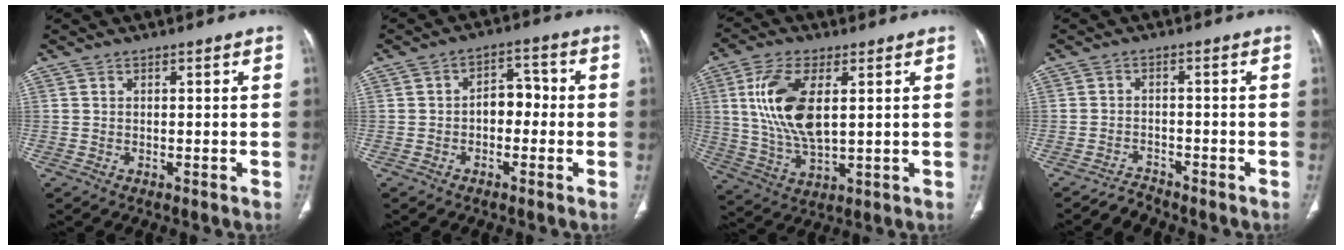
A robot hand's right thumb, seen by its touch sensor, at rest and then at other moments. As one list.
[{"total": 5.4, "force": [-0.9, 3.7, 3.8], "torque": [-0.032, 0.026, -0.023]}, {"total": 13.7, "force": [2.9, 6.3, 11.9], "torque": [-0.244, -0.013, 0.065]}, {"total": 2.5, "force": [-2.4, 0.4, -0.4], "torque": [0.004, 0.008, -0.044]}]